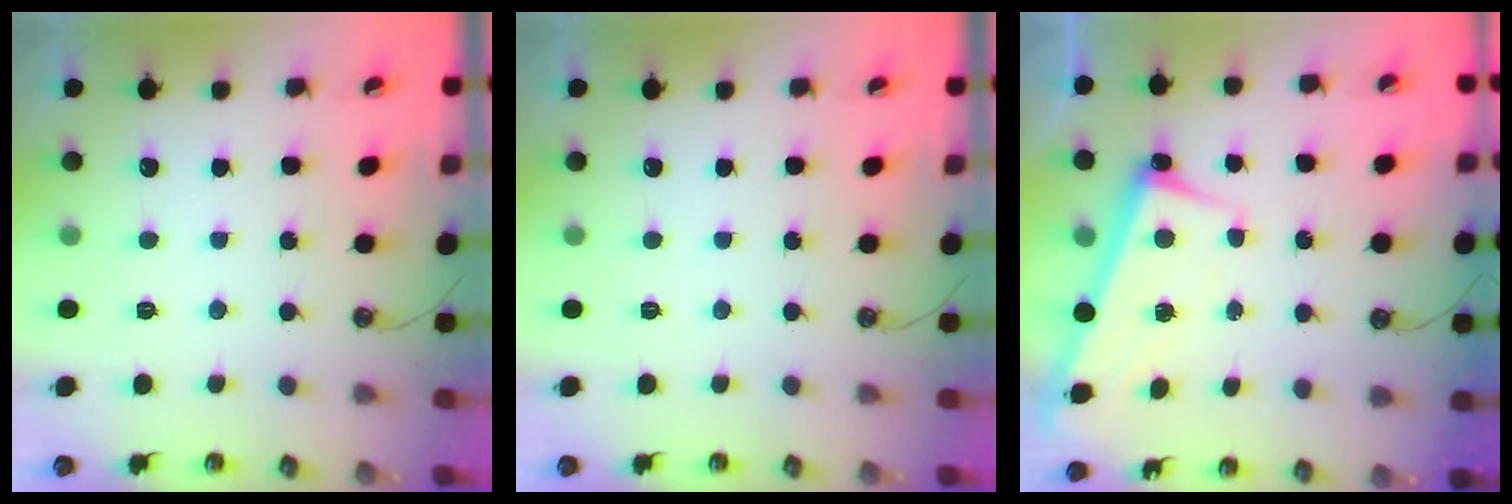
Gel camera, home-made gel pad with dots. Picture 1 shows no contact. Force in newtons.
{"total": 0.0}
{"total": 2.7, "press": 2.6, "slide": 0.5}